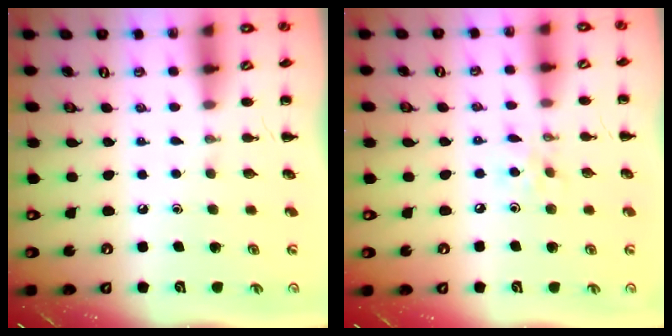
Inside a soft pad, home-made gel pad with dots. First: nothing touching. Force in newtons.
{"total": 3.7, "press": 3.6, "slide": 0.8}